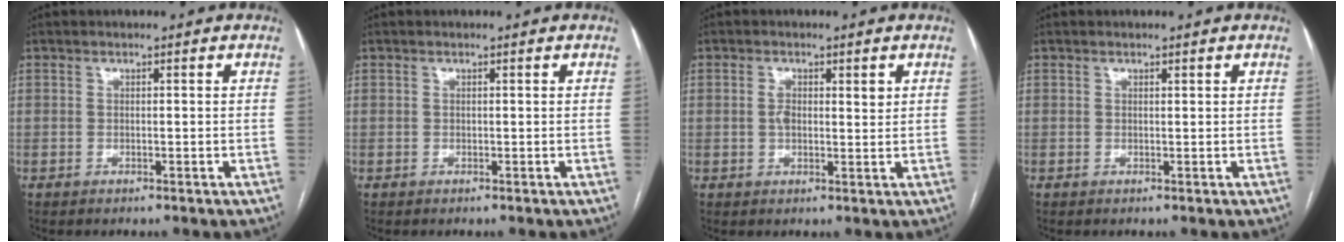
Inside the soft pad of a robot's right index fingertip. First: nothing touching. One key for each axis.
{"total": 0.0}
{"total": 3.3, "fx": 0.9, "fy": 1.6, "fz": 2.7, "tx": -0.050, "ty": 0.008, "tz": 0.016}
{"total": 0.0}